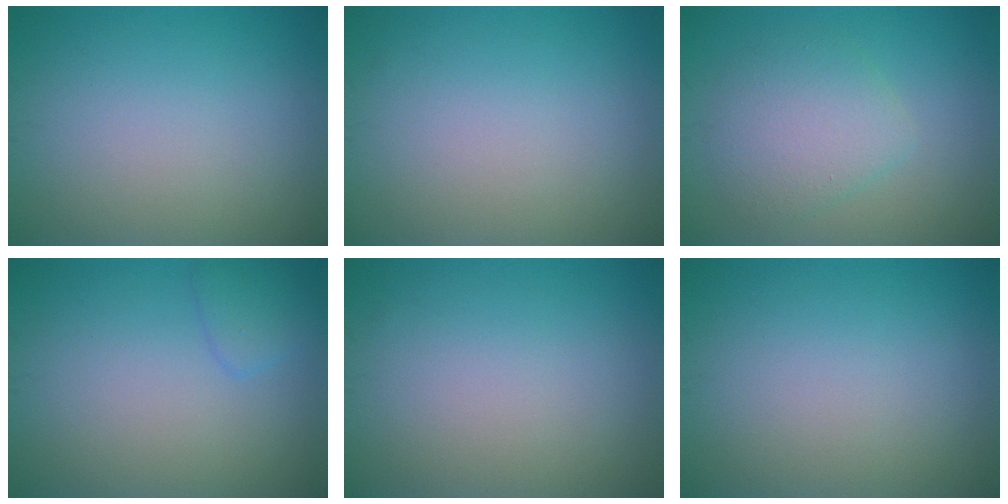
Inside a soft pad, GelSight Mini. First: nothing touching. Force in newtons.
{"total": 0.0}
{"total": 3.9, "press": 3.9, "slide": 0.3}
{"total": 1.5, "press": 1.5, "slide": 0.0}
{"total": 0.0}
{"total": 0.0}